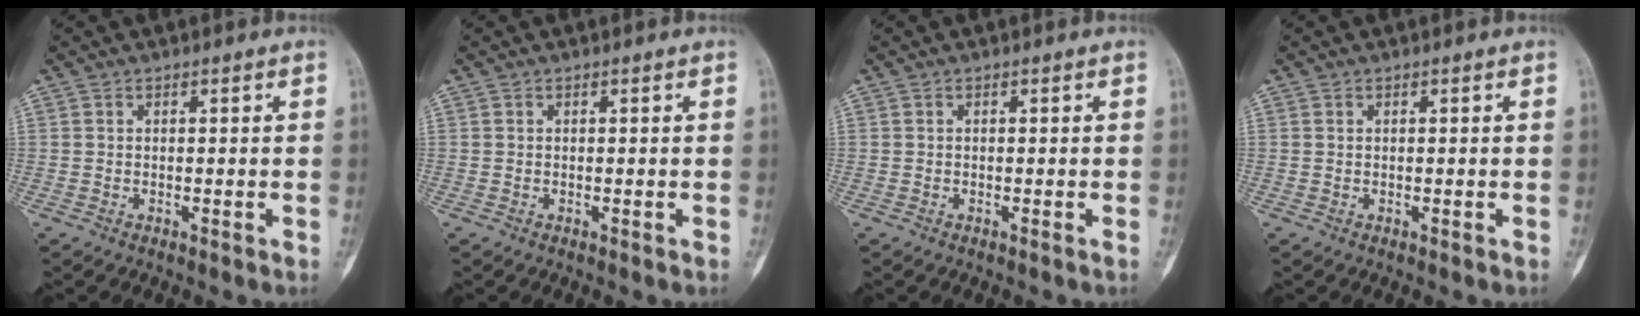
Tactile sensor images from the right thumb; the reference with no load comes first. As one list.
[{"total": 0.0}, {"total": 0.0}, {"total": 0.0}]